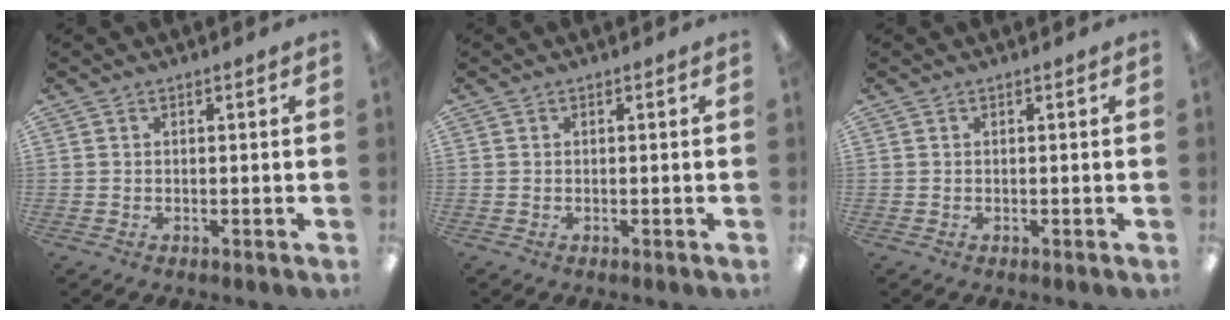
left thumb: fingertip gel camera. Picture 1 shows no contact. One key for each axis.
{"total": 0.0}
{"total": 0.0}